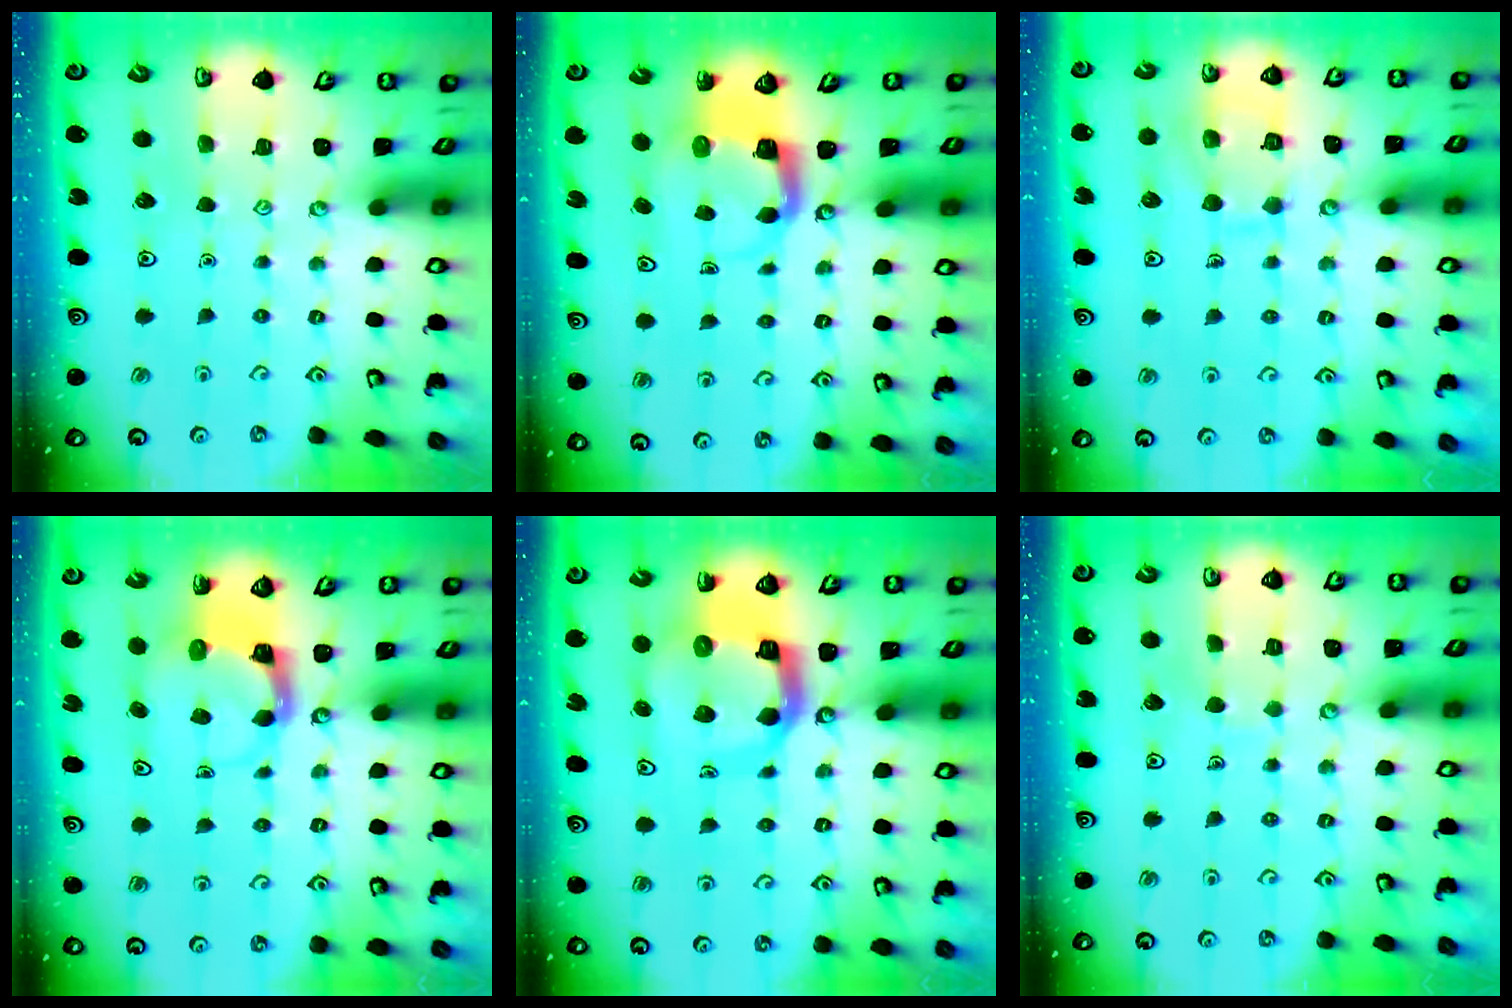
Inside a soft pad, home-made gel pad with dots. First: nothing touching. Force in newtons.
{"total": 4.4, "press": 4.4, "slide": 0.3}
{"total": 10.5, "press": 10.4, "slide": 0.9}
{"total": 3.8, "press": 3.8, "slide": 0.3}
{"total": 11.1, "press": 11.0, "slide": 1.5}
{"total": 2.2, "press": 2.2, "slide": 0.1}